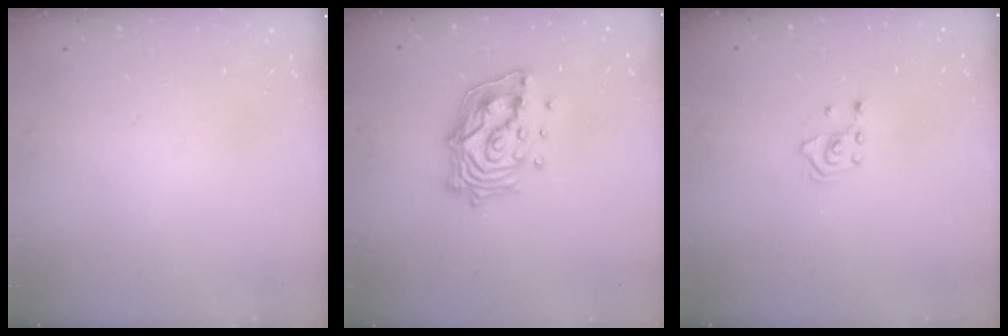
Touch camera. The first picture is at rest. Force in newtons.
{"total": 14.1, "press": 14.0, "slide": 1.7}
{"total": 2.0, "press": 1.8, "slide": 0.9}